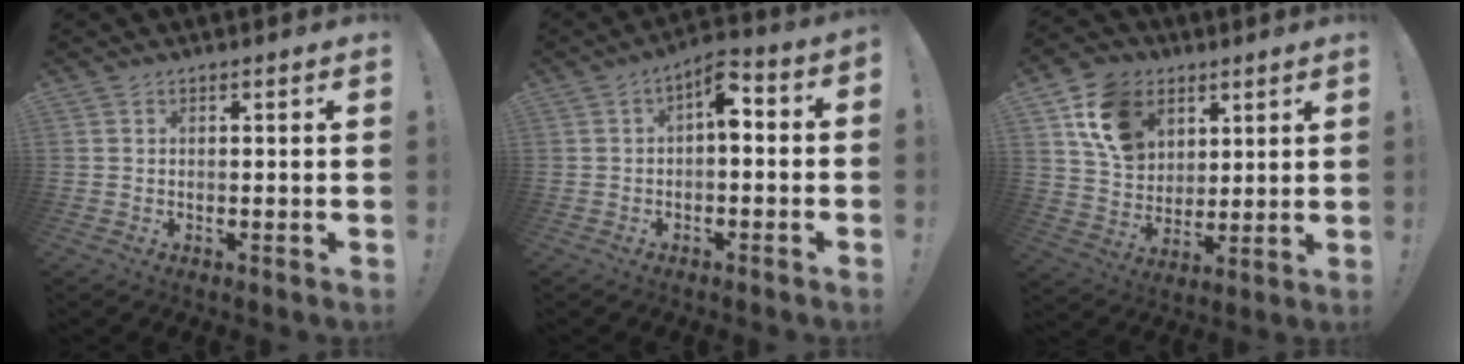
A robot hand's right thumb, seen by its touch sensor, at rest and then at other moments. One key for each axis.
{"total": 6.8, "fx": 0.4, "fy": 3.5, "fz": 5.8, "tx": -0.085, "ty": -0.002, "tz": 0.007}
{"total": 14.8, "fx": 6.9, "fy": 11.0, "fz": 7.0, "tx": -0.109, "ty": -0.024, "tz": 0.140}